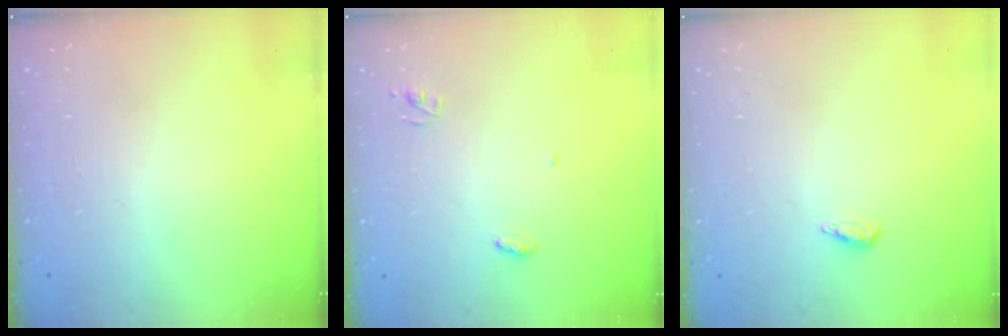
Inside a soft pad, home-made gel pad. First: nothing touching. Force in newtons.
{"total": 3.4, "press": 3.4, "slide": 0.3}
{"total": 2.7, "press": 2.7, "slide": 0.5}